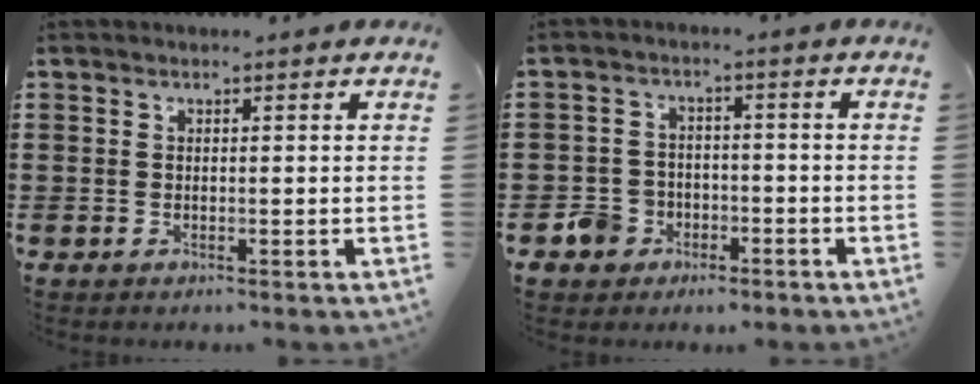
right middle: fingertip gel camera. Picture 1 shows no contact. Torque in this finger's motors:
{"motor_torque": [0.08, -0.05, 0.04, 0.02]}